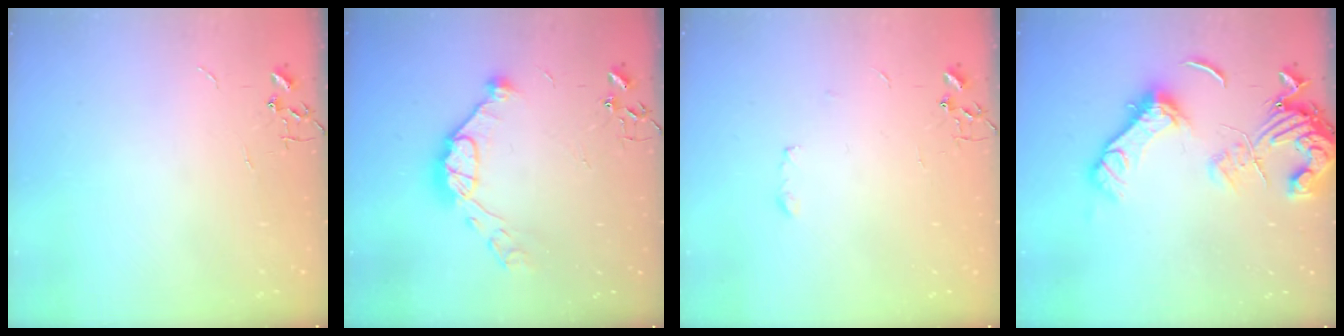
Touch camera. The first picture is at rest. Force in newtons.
{"total": 13.0, "press": 12.9, "slide": 1.4}
{"total": 3.1, "press": 3.0, "slide": 0.6}
{"total": 16.3, "press": 16.2, "slide": 2.0}